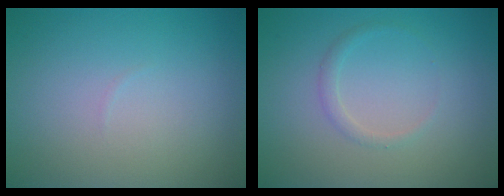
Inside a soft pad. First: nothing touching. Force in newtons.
{"total": 1.0, "press": 1.0, "slide": 0.0}